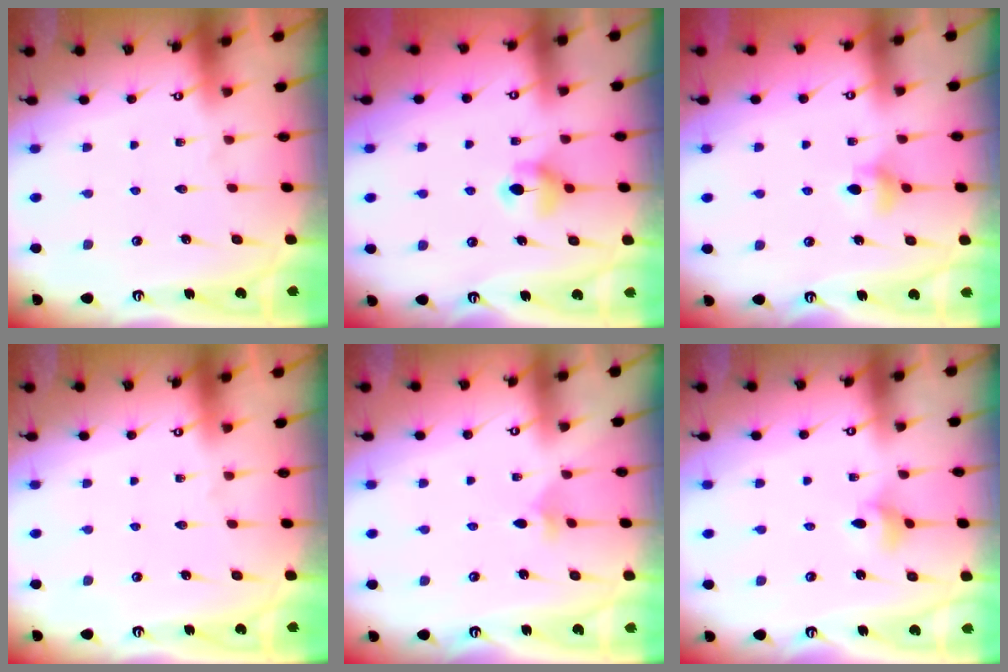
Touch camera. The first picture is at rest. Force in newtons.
{"total": 5.9, "press": 5.9, "slide": 0.7}
{"total": 6.1, "press": 6.1, "slide": 0.9}
{"total": 0.0}
{"total": 2.6, "press": 2.6, "slide": 0.6}
{"total": 4.2, "press": 4.2, "slide": 0.7}